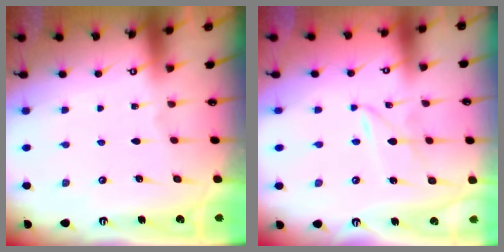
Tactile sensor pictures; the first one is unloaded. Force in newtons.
{"total": 2.3, "press": 2.3, "slide": 0.3}